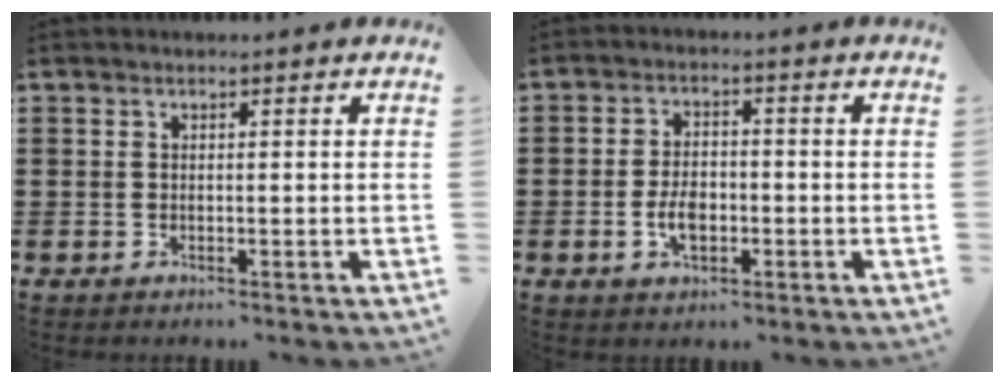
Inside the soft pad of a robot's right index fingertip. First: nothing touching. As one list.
[{"total": 4.8, "force": [-1.2, 2.8, 3.6], "torque": [-0.081, 0.003, -0.026]}]